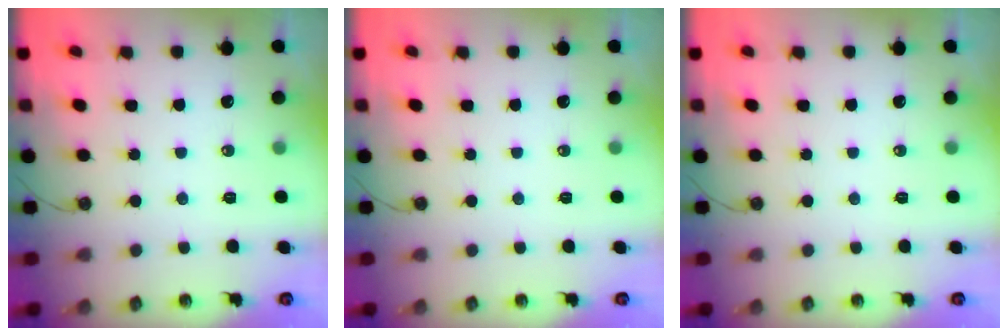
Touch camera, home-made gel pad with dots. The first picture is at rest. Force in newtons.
{"total": 0.0}
{"total": 0.0}